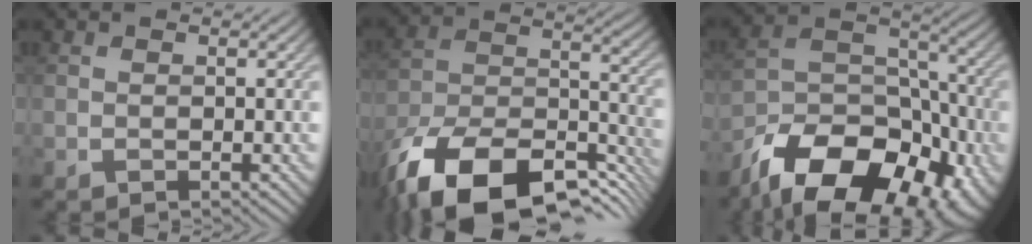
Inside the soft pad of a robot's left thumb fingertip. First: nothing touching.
{"total": 18.1, "force": [-12.6, 8.3, 9.9], "torque": [-0.227, -0.041, -0.206]}
{"total": 16.3, "force": [-10.4, 9.1, 8.7], "torque": [-0.178, -0.027, -0.171]}